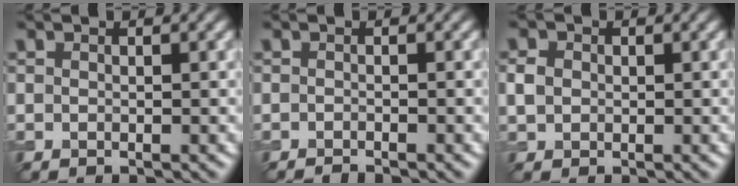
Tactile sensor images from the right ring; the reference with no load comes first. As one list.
[{"total": 0.8, "force": [-0.7, 0.1, 0.2], "torque": [0.000, 0.000, -0.016]}, {"total": 1.7, "force": [0.2, 1.5, 0.8], "torque": [-0.018, 0.001, 0.000]}]